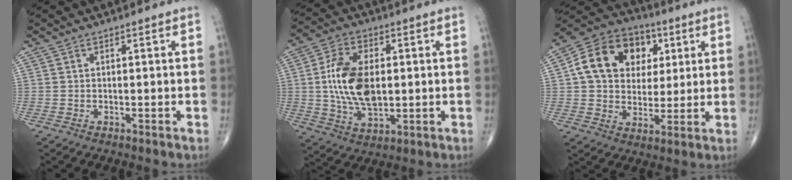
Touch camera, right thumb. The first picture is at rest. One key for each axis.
{"total": 14.3, "fx": 0.8, "fy": 8.2, "fz": 11.6, "tx": -0.210, "ty": 0.000, "tz": 0.018}
{"total": 16.5, "fx": 4.0, "fy": 12.8, "fz": 9.6, "tx": -0.135, "ty": 0.008, "tz": 0.061}